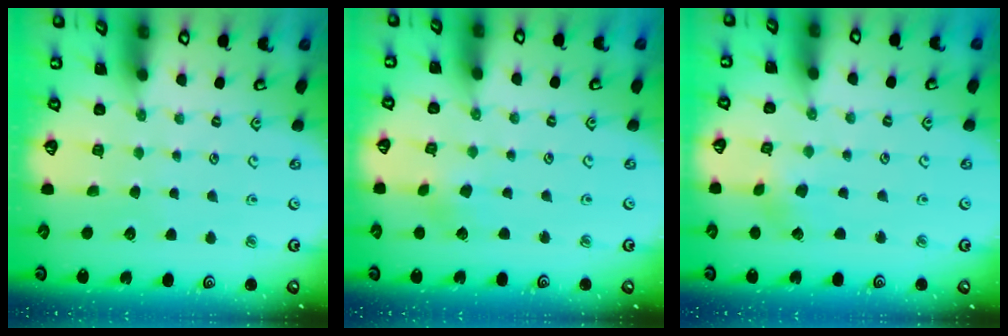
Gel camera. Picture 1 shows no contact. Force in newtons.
{"total": 1.9, "press": 1.9, "slide": 0.2}
{"total": 2.6, "press": 2.6, "slide": 0.3}